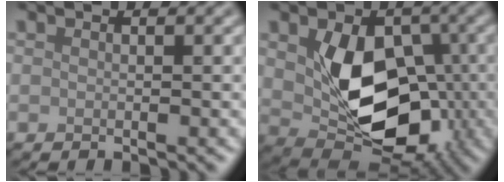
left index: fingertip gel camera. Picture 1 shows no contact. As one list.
[{"total": 9.0, "force": [-0.2, 6.2, 6.6], "torque": [-0.118, -0.023, 0.012]}]